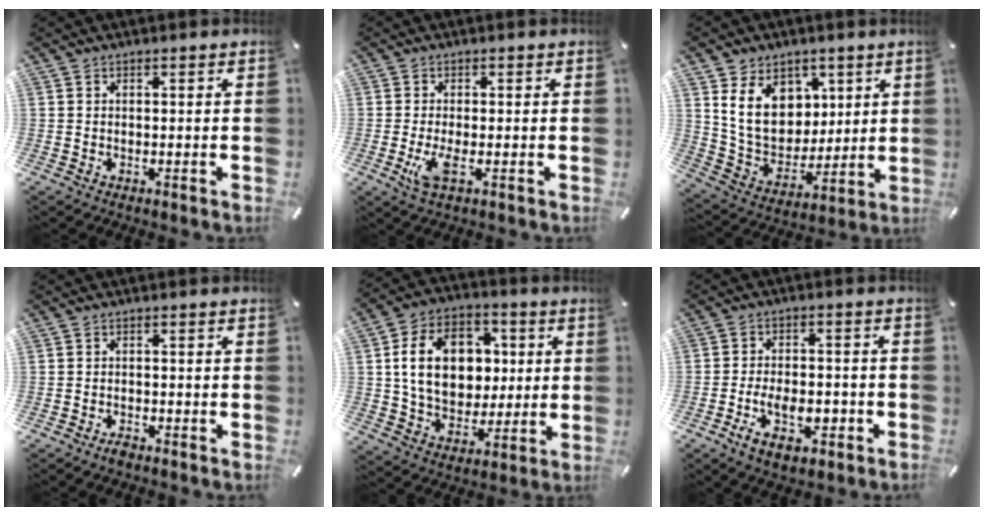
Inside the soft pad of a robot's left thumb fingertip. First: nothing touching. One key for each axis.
{"total": 5.3, "fx": -1.3, "fy": 2.0, "fz": 4.7, "tx": -0.103, "ty": -0.010, "tz": -0.023}
{"total": 14.4, "fx": 4.9, "fy": 11.6, "fz": 6.8, "tx": -0.128, "ty": -0.017, "tz": 0.100}
{"total": 1.9, "fx": -1.6, "fy": 0.6, "fz": 0.8, "tx": -0.024, "ty": 0.005, "tz": -0.035}
{"total": 17.2, "fx": 2.0, "fy": 13.5, "fz": 10.5, "tx": -0.183, "ty": 0.012, "tz": 0.040}
{"total": 9.7, "fx": -4.4, "fy": 5.3, "fz": 6.8, "tx": -0.117, "ty": 0.017, "tz": -0.075}